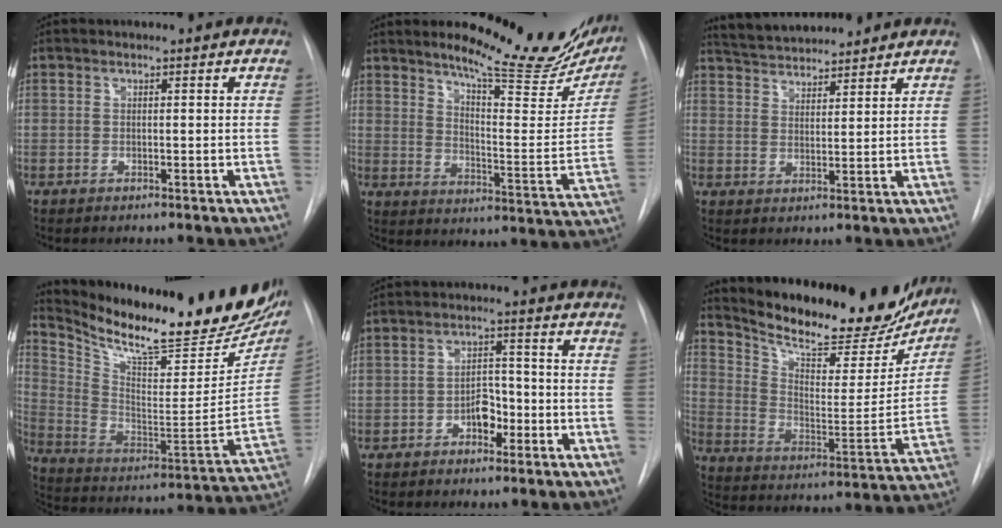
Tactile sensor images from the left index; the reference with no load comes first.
{"total": 19.9, "force": [16.8, 3.7, 9.9], "torque": [-0.134, -0.063, 0.214]}
{"total": 9.3, "force": [8.8, 1.5, 2.4], "torque": [-0.049, 0.023, 0.147]}
{"total": 28.1, "force": [22.7, 5.9, 15.4], "torque": [-0.255, -0.051, 0.331]}
{"total": 4.1, "force": [-2.0, 2.5, 2.6], "torque": [-0.036, 0.011, -0.035]}
{"total": 25.4, "force": [22.2, 6.8, 10.4], "torque": [-0.165, -0.037, 0.309]}